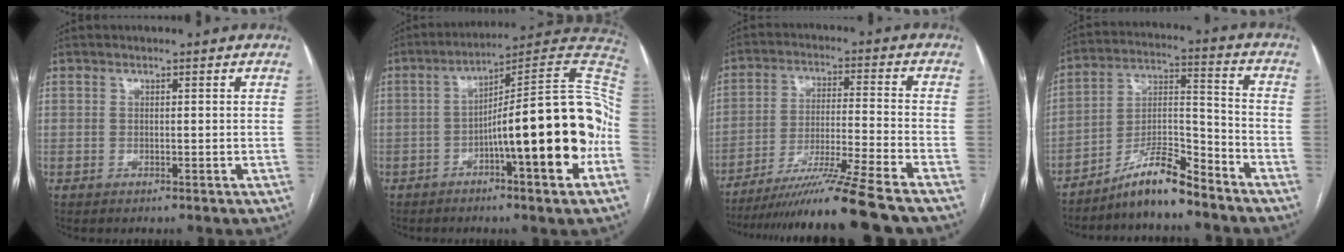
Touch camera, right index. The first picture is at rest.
{"total": 19.8, "force": [-4.6, 1.4, 19.2], "torque": [-0.226, 0.033, -0.062]}
{"total": 15.5, "force": [-12.9, -2.6, 8.2], "torque": [-0.141, -0.031, -0.215]}
{"total": 9.6, "force": [-8.1, 1.4, 5.0], "torque": [-0.094, 0.020, -0.147]}